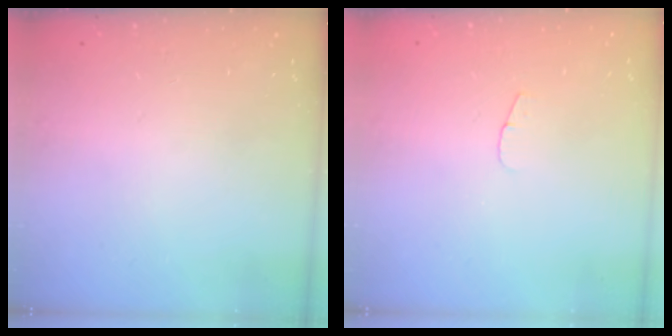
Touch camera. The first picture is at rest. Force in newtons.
{"total": 3.8, "press": 3.8, "slide": 0.4}